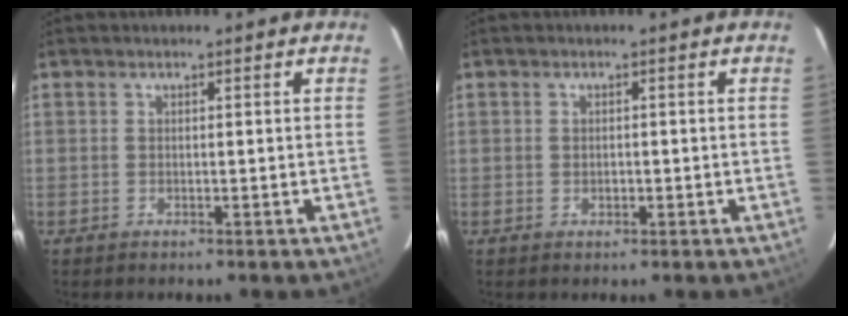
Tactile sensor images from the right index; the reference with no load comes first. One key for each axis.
{"total": 1.1, "fx": -0.3, "fy": 0.9, "fz": 0.6, "tx": -0.010, "ty": 0.002, "tz": -0.005}